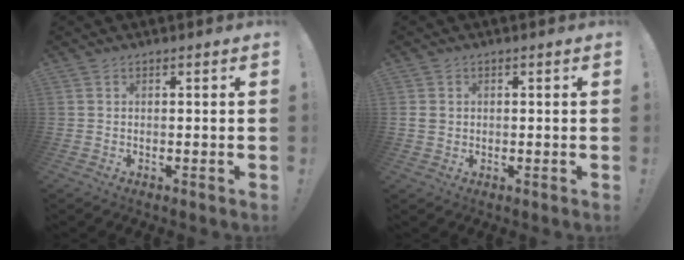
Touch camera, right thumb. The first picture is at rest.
{"total": 2.6, "force": [0.4, 2.3, 1.1], "torque": [-0.019, 0.006, 0.009]}